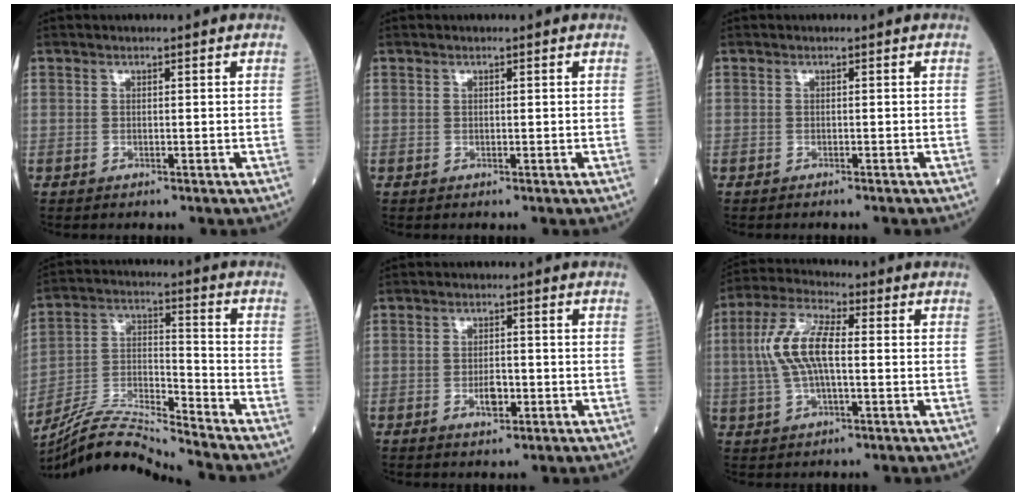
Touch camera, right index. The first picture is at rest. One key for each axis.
{"total": 0.0}
{"total": 2.0, "fx": -1.8, "fy": 0.0, "fz": 0.8, "tx": -0.012, "ty": -0.002, "tz": -0.023}
{"total": 11.8, "fx": -11.2, "fy": -1.4, "fz": 3.5, "tx": -0.072, "ty": 0.008, "tz": -0.210}
{"total": 3.1, "fx": -1.1, "fy": 1.3, "fz": 2.6, "tx": -0.045, "ty": 0.002, "tz": -0.014}
{"total": 9.1, "fx": 0.2, "fy": 2.9, "fz": 8.6, "tx": -0.192, "ty": 0.018, "tz": 0.002}